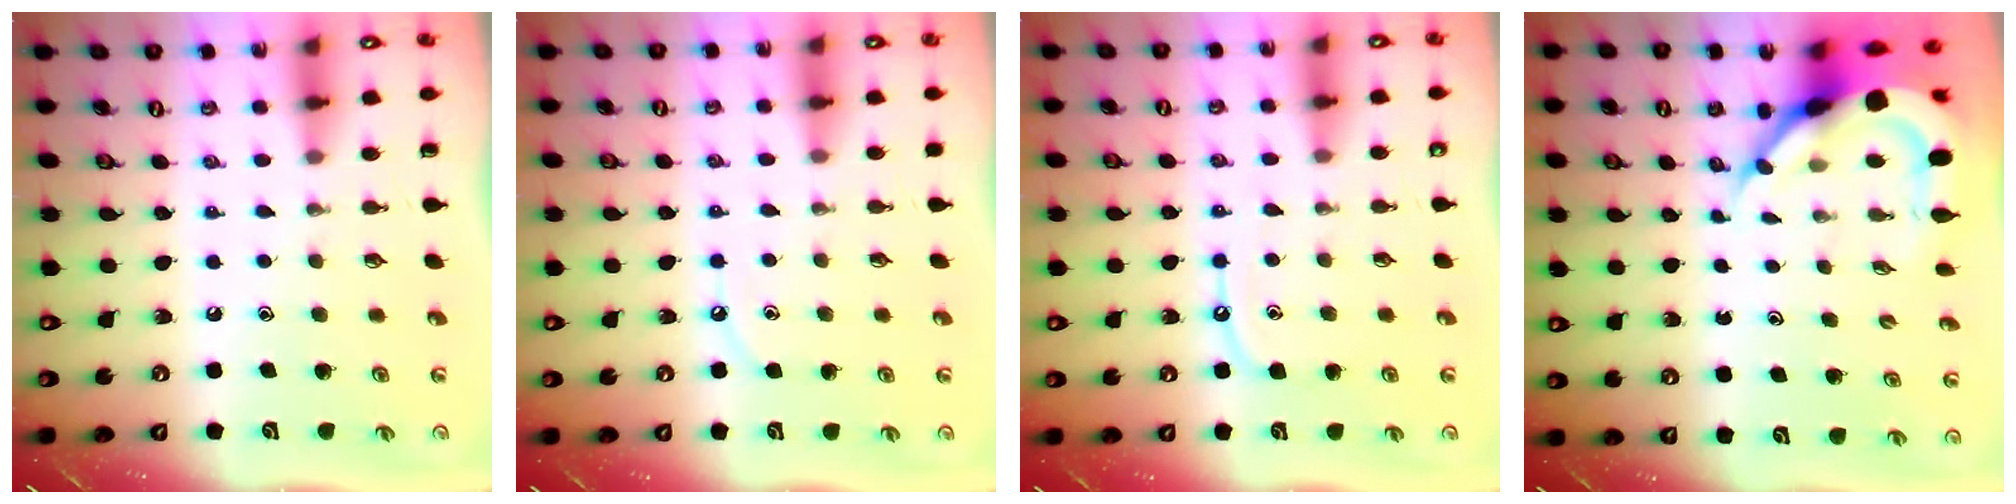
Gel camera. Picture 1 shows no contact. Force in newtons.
{"total": 4.5, "press": 4.5, "slide": 0.3}
{"total": 7.2, "press": 7.1, "slide": 0.8}
{"total": 9.9, "press": 9.8, "slide": 1.2}